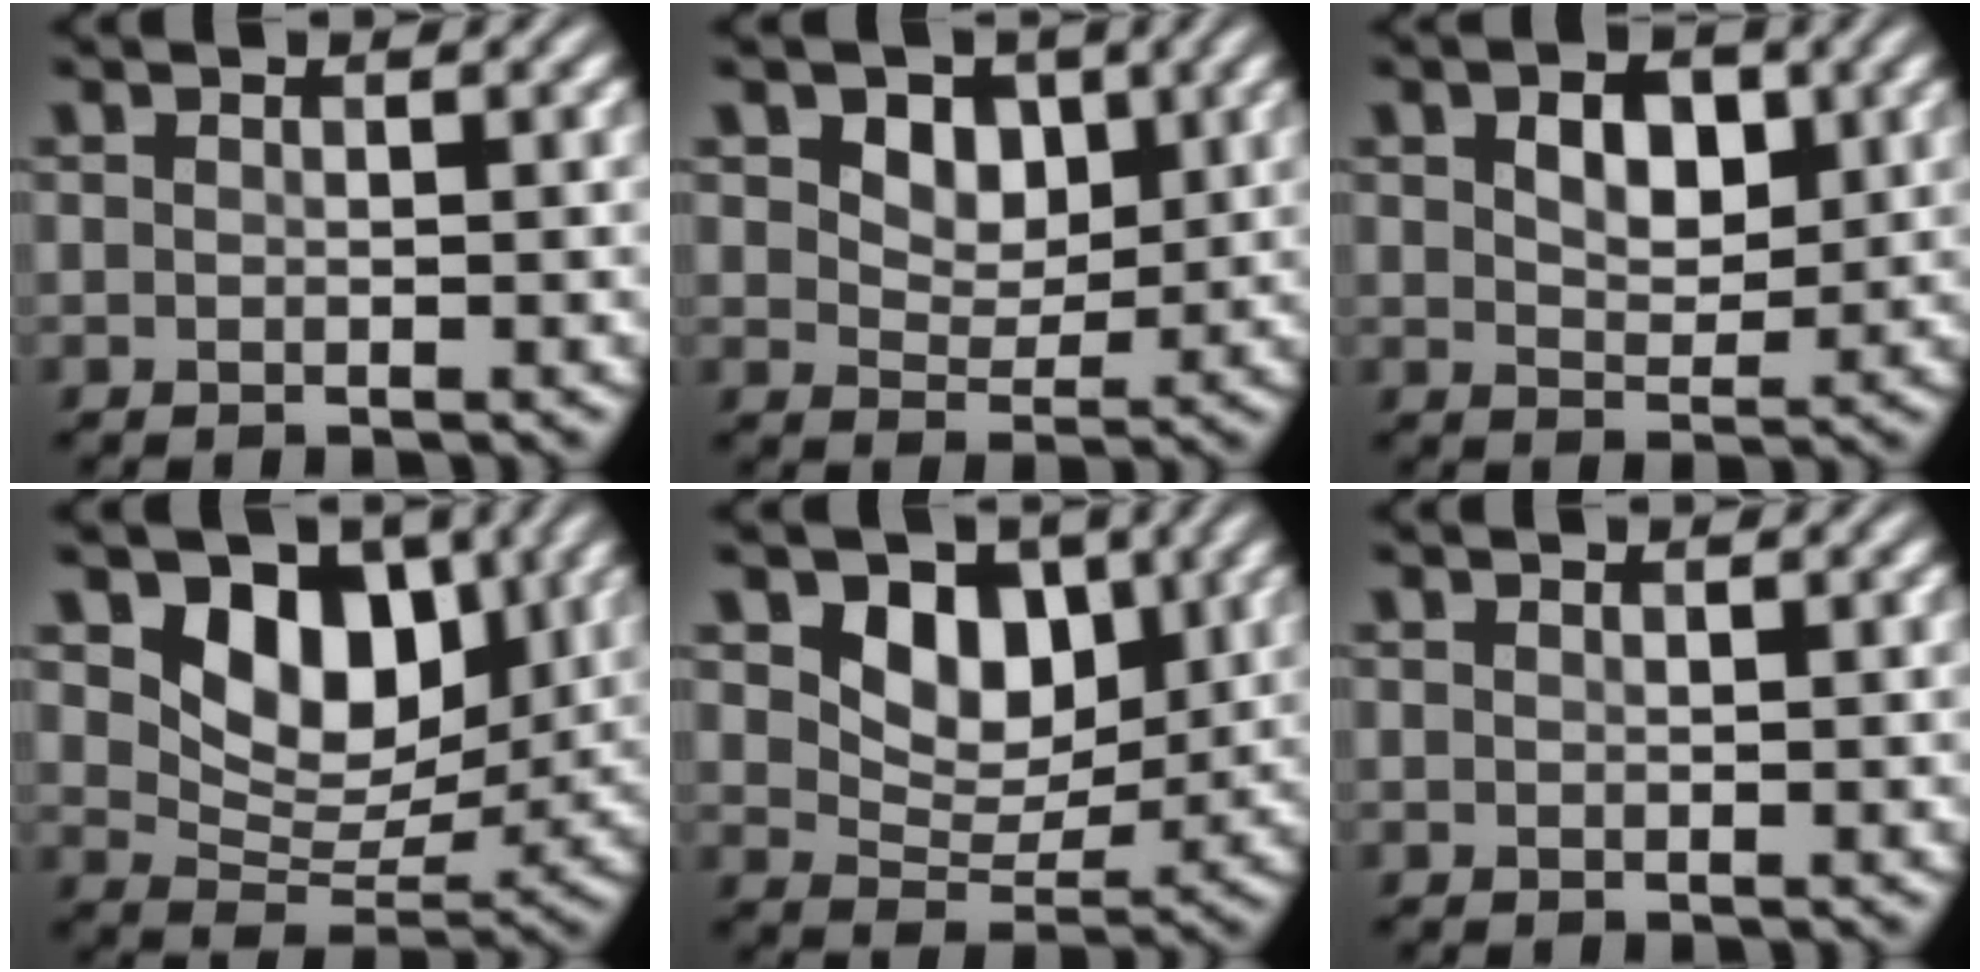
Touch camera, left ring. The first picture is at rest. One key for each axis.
{"total": 3.9, "fx": 1.8, "fy": 2.8, "fz": 2.1, "tx": -0.043, "ty": -0.014, "tz": 0.029}
{"total": 4.2, "fx": 1.4, "fy": 2.5, "fz": 3.0, "tx": -0.052, "ty": 0.002, "tz": 0.023}
{"total": 7.2, "fx": 2.9, "fy": 4.9, "fz": 4.5, "tx": -0.072, "ty": -0.016, "tz": 0.044}
{"total": 5.2, "fx": 2.2, "fy": 3.6, "fz": 3.0, "tx": -0.054, "ty": -0.011, "tz": 0.029}
{"total": 0.0}